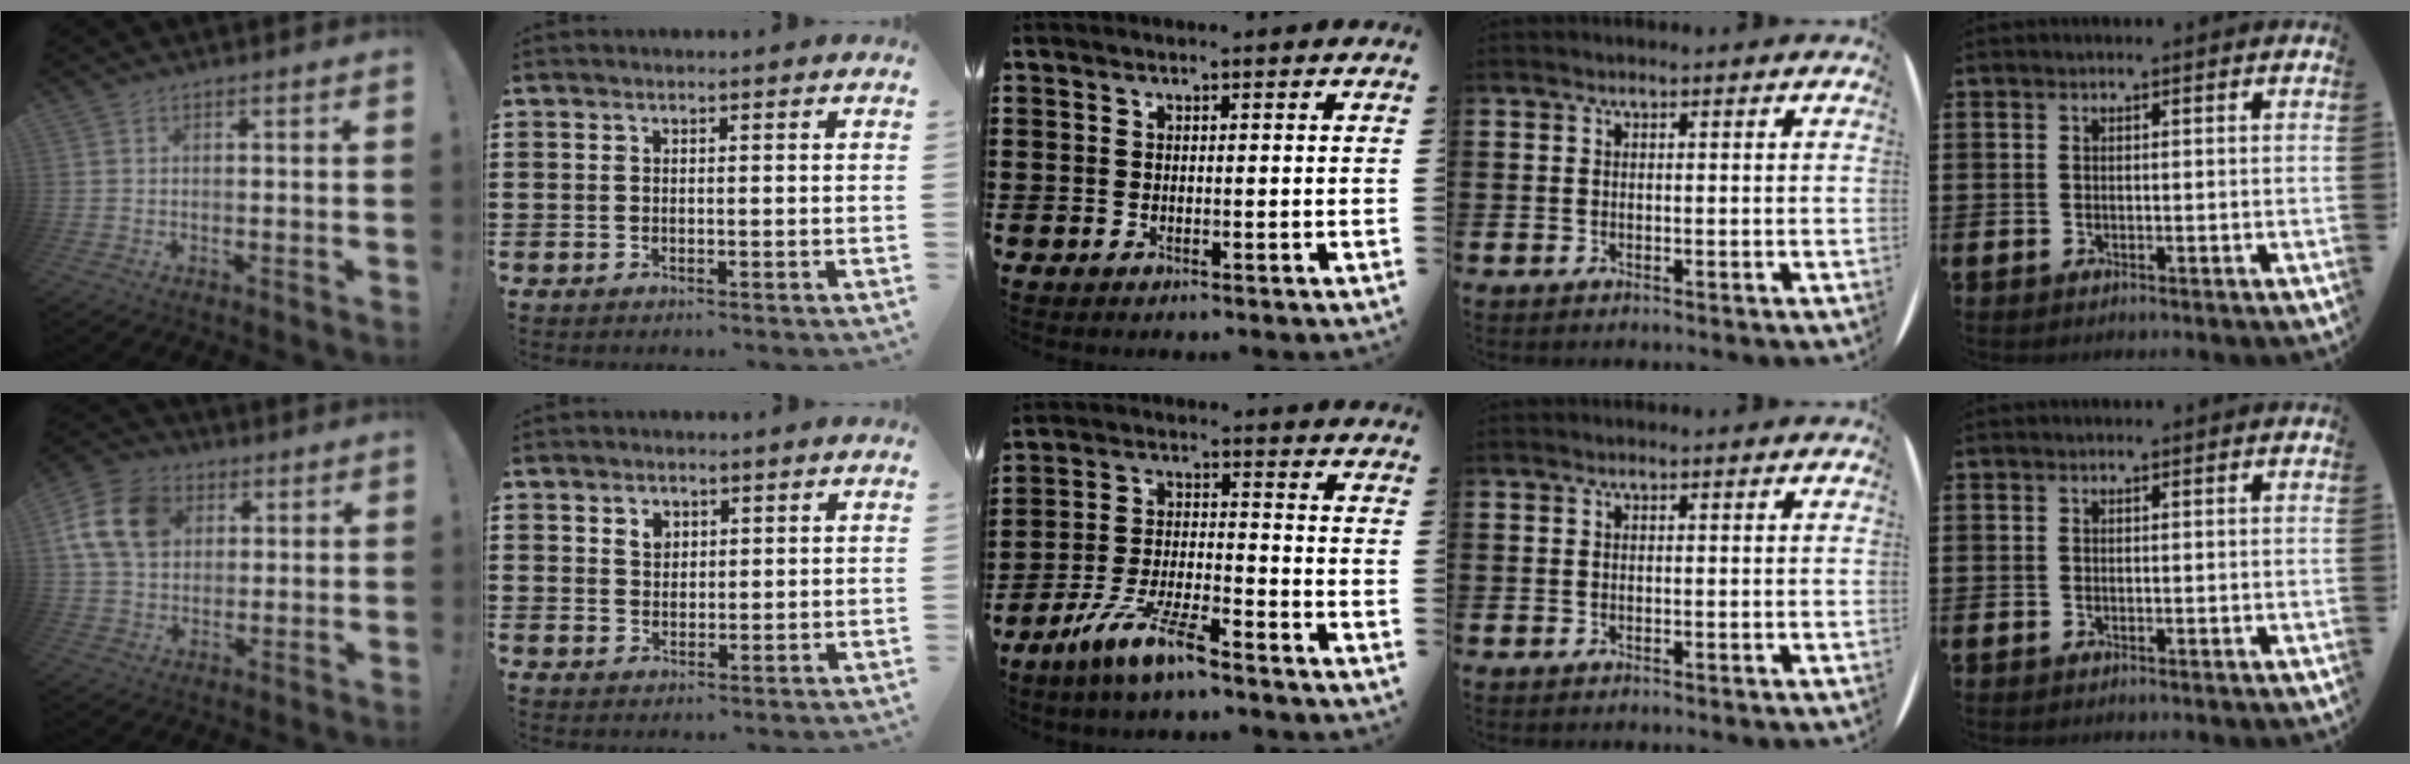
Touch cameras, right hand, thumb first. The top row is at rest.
{"thumb": {"total": 15.4, "force": [5.0, 11.9, 8.3], "torque": [-0.140, -0.004, 0.104]}, "index": {"total": 2.3, "force": [1.3, 1.7, 0.9], "torque": [-0.023, 0.007, 0.024]}, "middle": {"total": 8.7, "force": [-6.9, 1.1, 5.1], "torque": [-0.116, -0.006, -0.137]}}